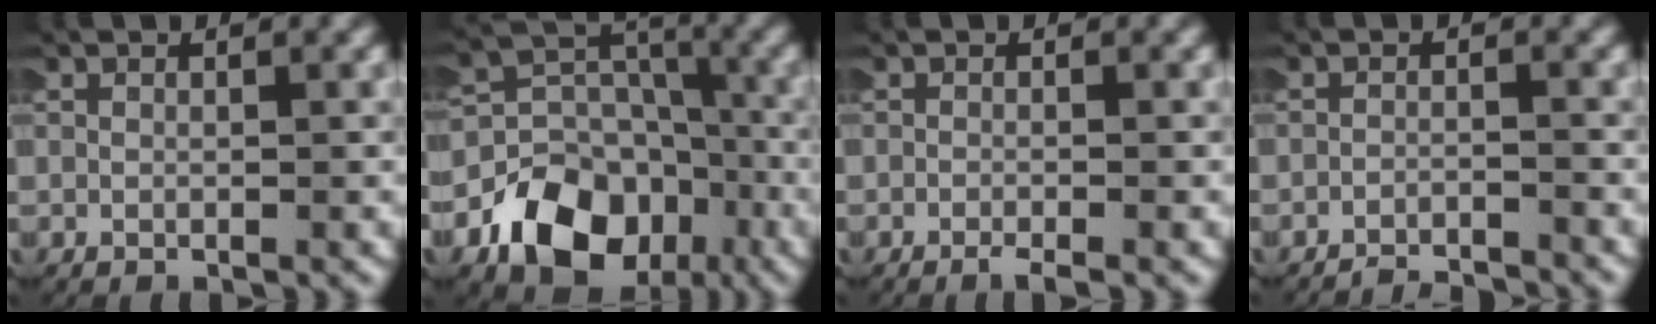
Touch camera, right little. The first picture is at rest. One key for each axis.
{"total": 9.3, "fx": -3.6, "fy": 7.3, "fz": 4.5, "tx": -0.067, "ty": -0.019, "tz": -0.066}
{"total": 1.3, "fx": -1.2, "fy": 0.0, "fz": 0.7, "tx": -0.013, "ty": -0.006, "tz": -0.018}
{"total": 4.8, "fx": -4.8, "fy": 0.7, "fz": 0.2, "tx": -0.001, "ty": -0.016, "tz": -0.074}